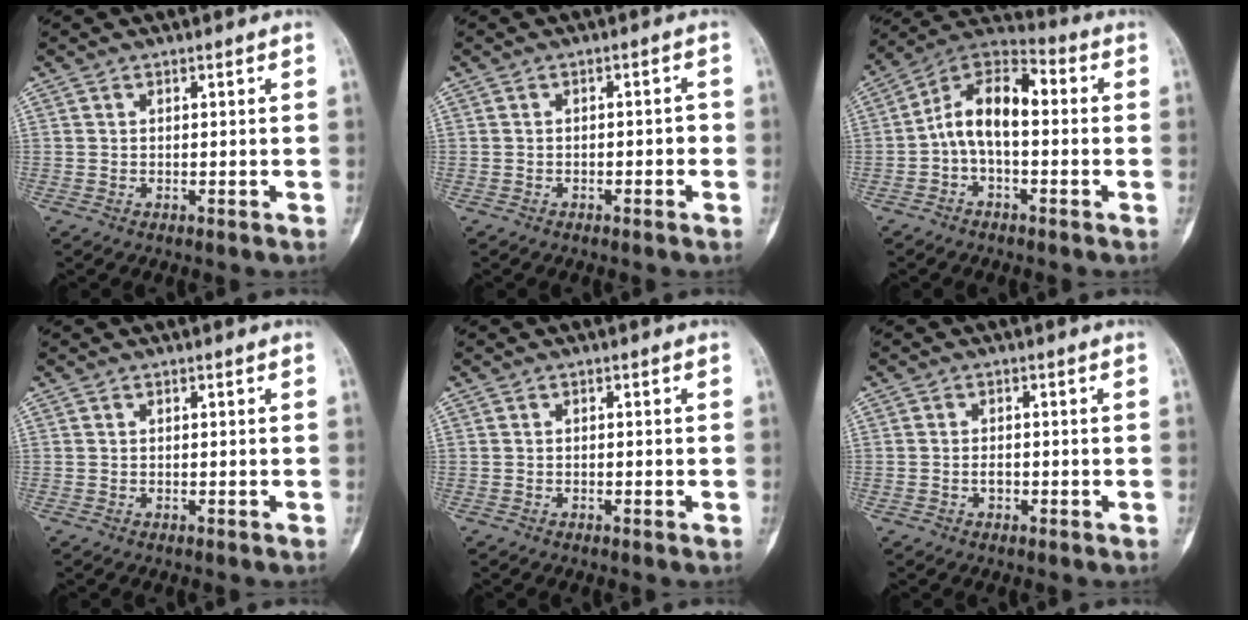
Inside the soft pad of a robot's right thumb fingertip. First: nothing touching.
{"total": 2.1, "force": [-0.6, 1.0, 1.7], "torque": [-0.019, 0.009, -0.010]}
{"total": 11.5, "force": [-0.4, 6.1, 9.7], "torque": [-0.156, 0.047, -0.021]}
{"total": 0.0}
{"total": 0.6, "force": [-0.2, 0.2, 0.5], "torque": [-0.009, -0.001, -0.002]}
{"total": 1.4, "force": [-0.5, 1.1, 0.8], "torque": [-0.011, 0.005, -0.009]}